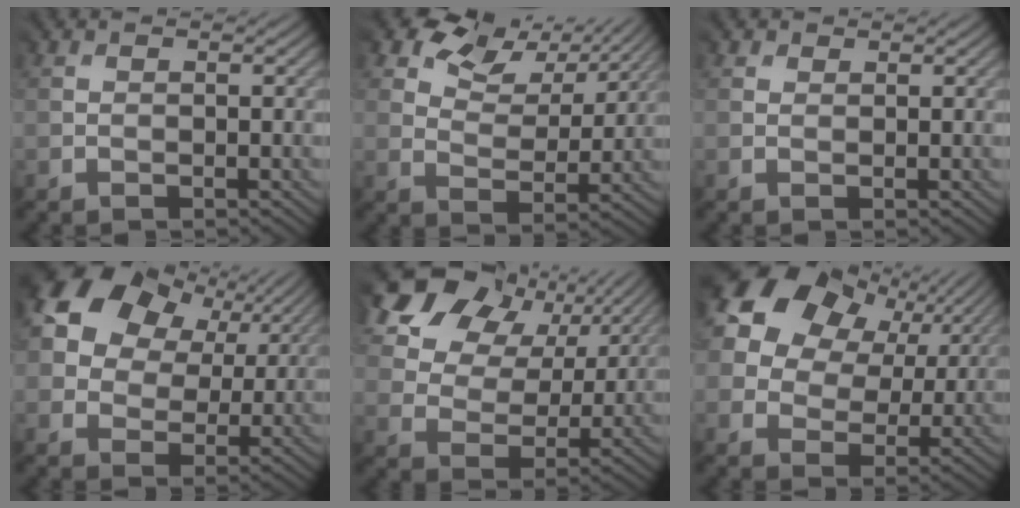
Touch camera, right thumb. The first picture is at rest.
{"total": 8.7, "force": [6.8, 4.2, 3.6], "torque": [-0.071, 0.003, 0.104]}
{"total": 1.3, "force": [1.0, 0.5, -0.7], "torque": [0.009, 0.000, 0.018]}
{"total": 13.2, "force": [6.4, 9.2, 7.1], "torque": [-0.168, 0.032, 0.114]}
{"total": 14.8, "force": [8.7, 9.6, 7.2], "torque": [-0.185, 0.042, 0.142]}
{"total": 15.5, "force": [7.5, 11.1, 7.8], "torque": [-0.201, 0.051, 0.144]}